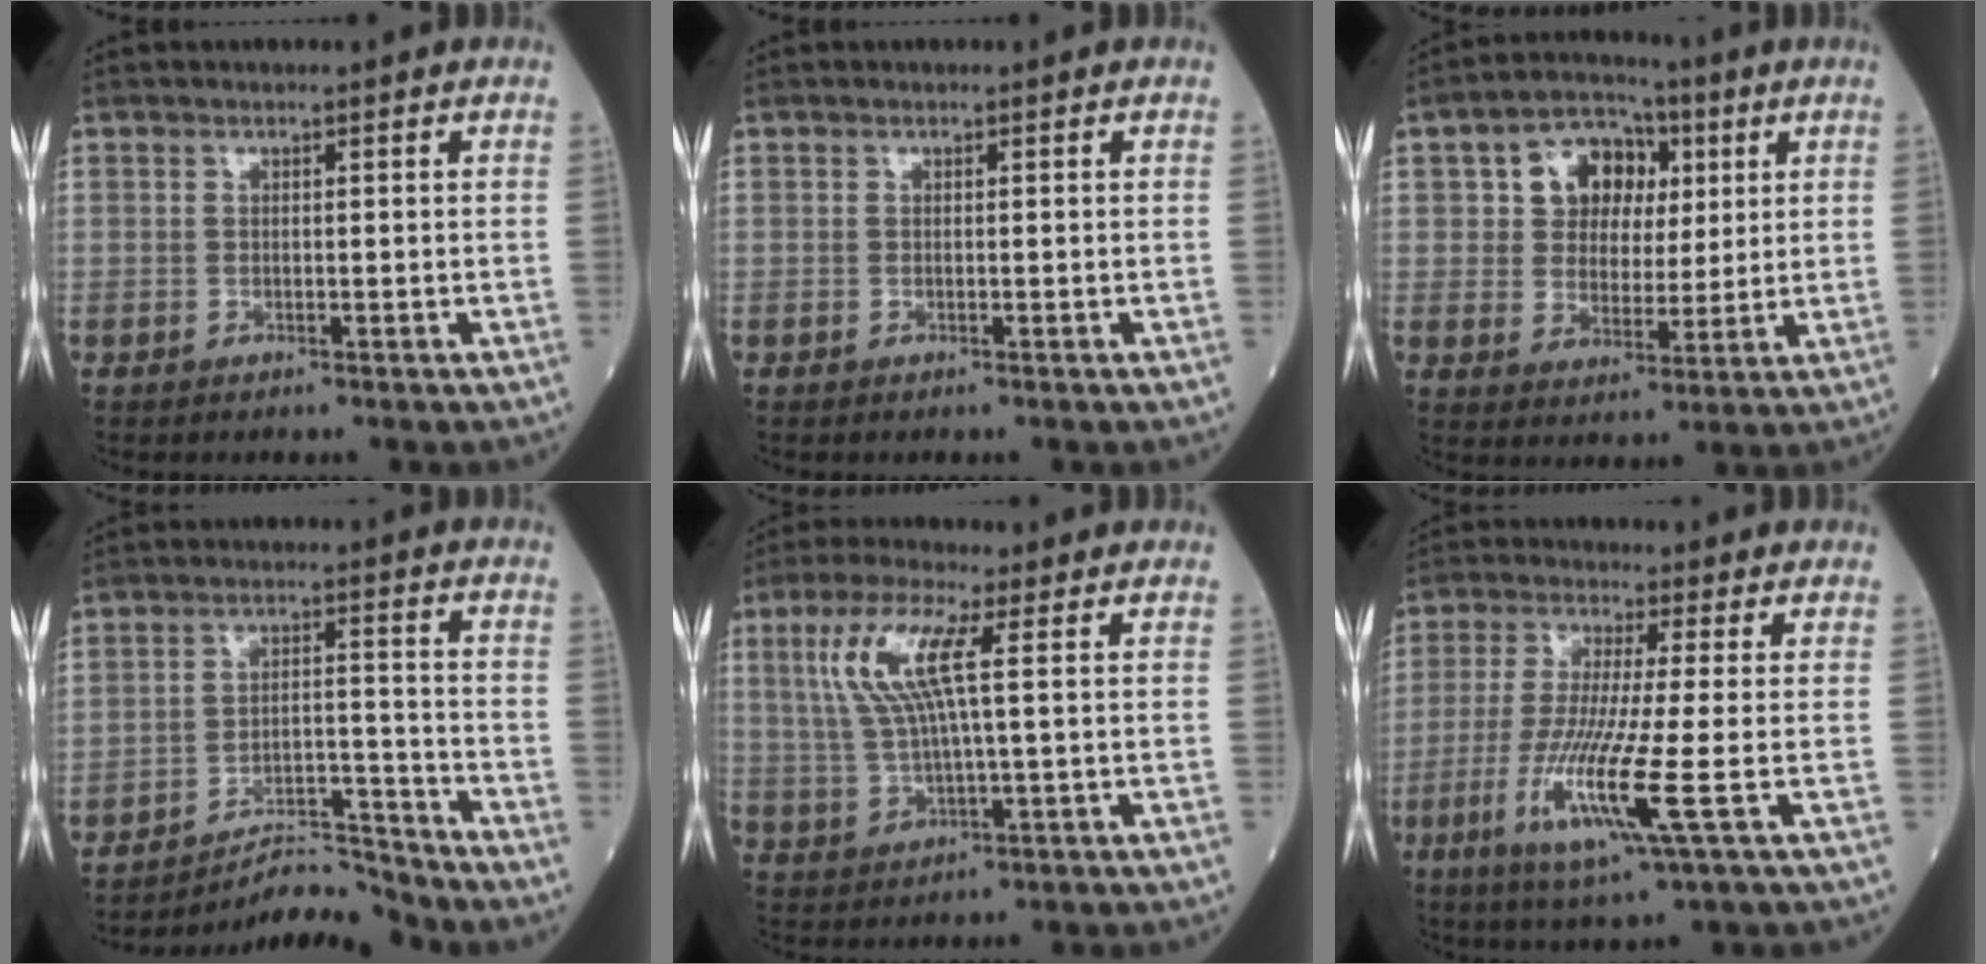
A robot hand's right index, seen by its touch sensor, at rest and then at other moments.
{"total": 0.0}
{"total": 9.8, "force": [3.3, 7.5, 5.3], "torque": [-0.086, 0.033, 0.059]}
{"total": 7.3, "force": [-7.2, -0.9, 0.0], "torque": [0.002, 0.024, -0.123]}
{"total": 9.1, "force": [2.7, 1.1, 8.7], "torque": [-0.196, 0.015, 0.053]}
{"total": 11.8, "force": [-3.4, -0.2, 11.3], "torque": [-0.235, -0.027, -0.070]}